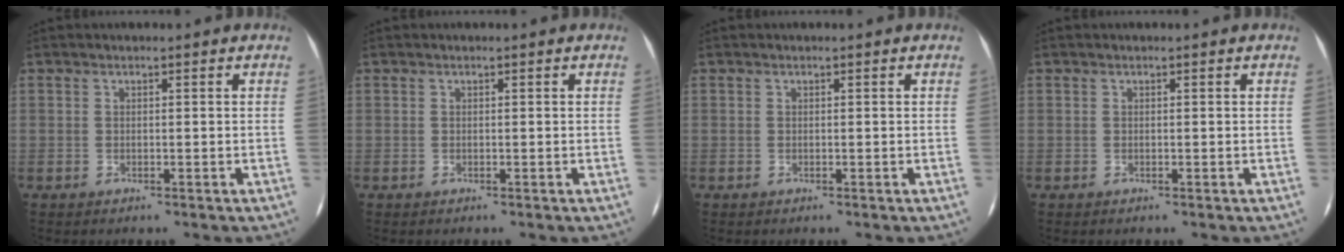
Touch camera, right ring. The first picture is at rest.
{"total": 0.0}
{"total": 0.0}
{"total": 0.0}